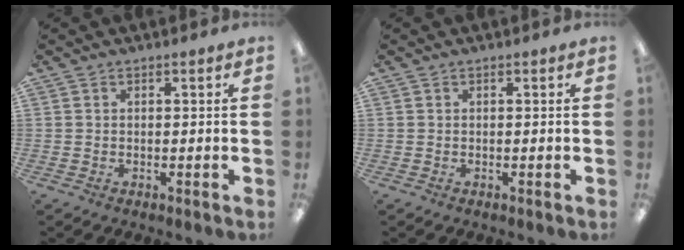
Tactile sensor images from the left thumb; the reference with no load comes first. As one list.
[{"total": 0.0}]